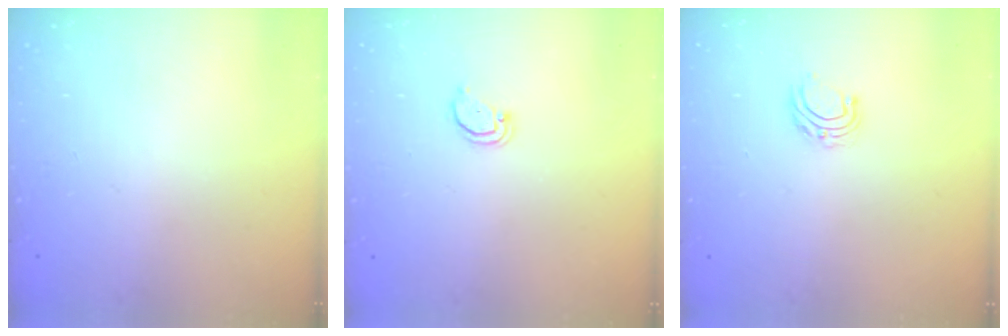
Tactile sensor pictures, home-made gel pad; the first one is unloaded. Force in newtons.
{"total": 2.1, "press": 2.1, "slide": 0.2}
{"total": 5.0, "press": 5.0, "slide": 0.4}